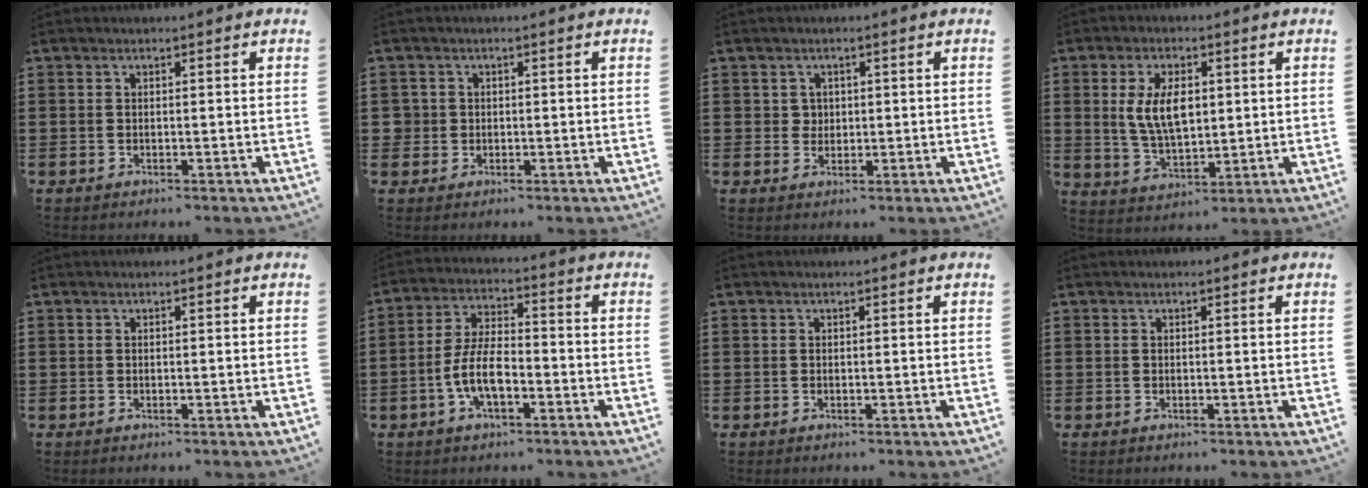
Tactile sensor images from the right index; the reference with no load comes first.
{"total": 1.7, "force": [0.0, 1.6, 0.3], "torque": [-0.015, 0.006, -0.002]}
{"total": 1.8, "force": [0.5, 1.6, 0.5], "torque": [-0.015, 0.009, 0.008]}
{"total": 7.8, "force": [1.3, 3.9, 6.6], "torque": [-0.132, 0.006, 0.019]}
{"total": 0.0}
{"total": 7.6, "force": [-2.6, 3.1, 6.4], "torque": [-0.150, -0.005, -0.056]}
{"total": 0.0}
{"total": 0.0}